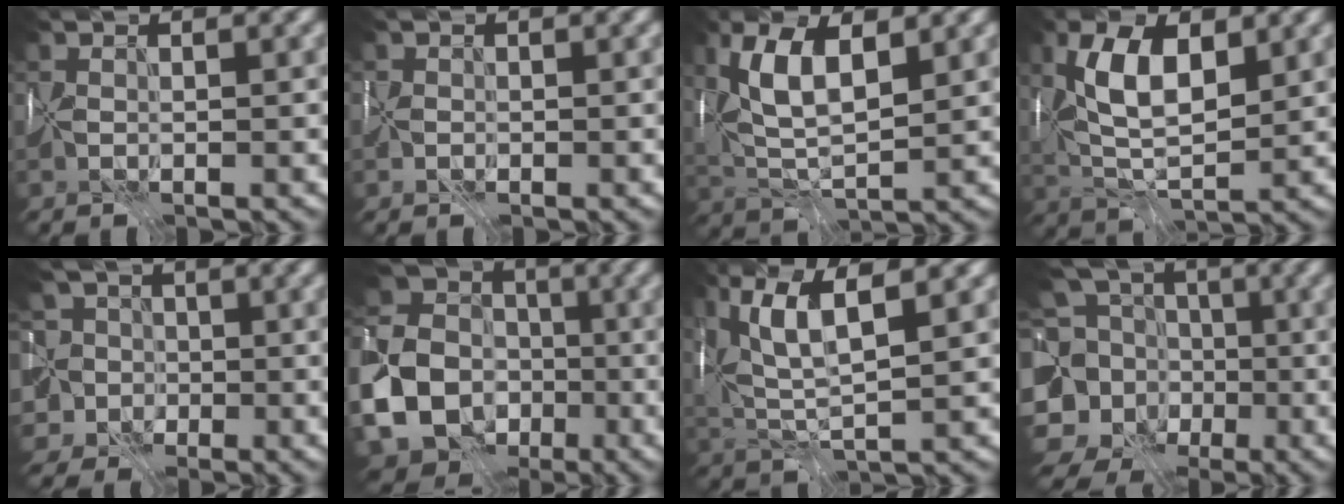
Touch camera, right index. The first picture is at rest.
{"total": 1.2, "force": [-0.3, 1.2, 0.2], "torque": [0.004, -0.001, -0.008]}
{"total": 8.1, "force": [3.0, 3.4, 6.6], "torque": [-0.141, 0.011, 0.051]}
{"total": 8.4, "force": [2.4, 3.9, 7.0], "torque": [-0.142, 0.013, 0.037]}
{"total": 10.8, "force": [-1.9, 9.4, 5.0], "torque": [-0.099, 0.021, -0.080]}
{"total": 19.1, "force": [-5.7, 16.3, 8.1], "torque": [-0.215, -0.026, -0.132]}
{"total": 8.4, "force": [3.6, 2.5, 7.2], "torque": [-0.154, 0.014, 0.067]}
{"total": 11.0, "force": [-1.9, 9.3, 5.5], "torque": [-0.134, -0.013, -0.030]}